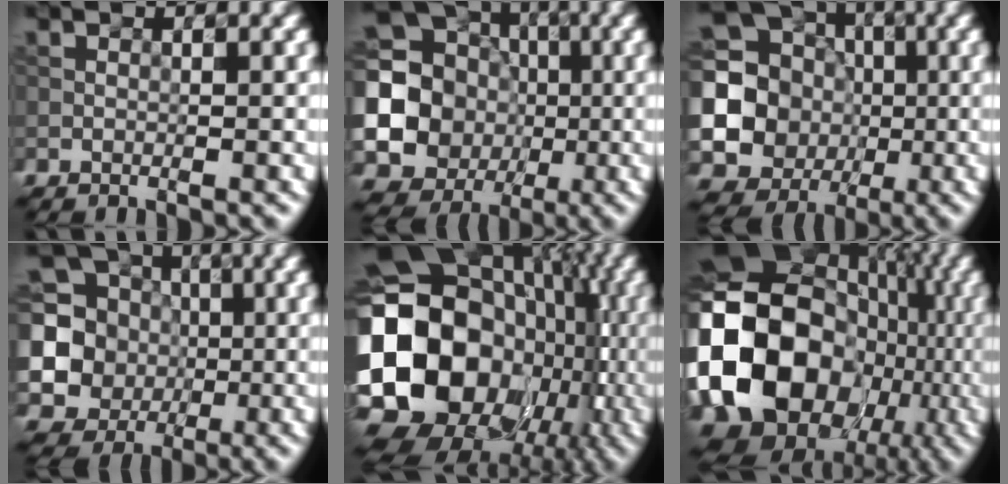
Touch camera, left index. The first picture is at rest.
{"total": 20.0, "force": [-0.8, 19.1, 6.1], "torque": [-0.150, -0.007, -0.046]}
{"total": 18.2, "force": [-0.3, 17.3, 5.6], "torque": [-0.145, 0.002, -0.029]}
{"total": 12.2, "force": [0.2, 11.5, 4.0], "torque": [-0.133, 0.014, -0.009]}
{"total": 22.6, "force": [-3.6, 18.9, 11.9], "torque": [-0.228, -0.008, -0.102]}
{"total": 21.2, "force": [-3.0, 17.0, 12.4], "torque": [-0.276, -0.007, -0.052]}